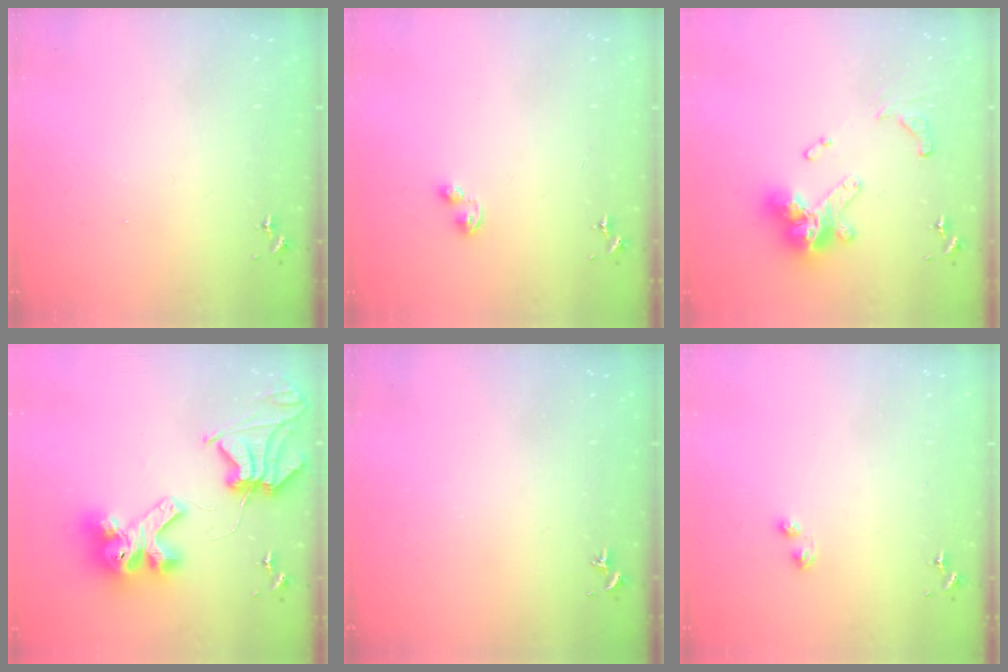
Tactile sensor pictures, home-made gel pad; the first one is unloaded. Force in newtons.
{"total": 3.8, "press": 3.8, "slide": 0.6}
{"total": 17.4, "press": 17.3, "slide": 2.2}
{"total": 16.8, "press": 16.7, "slide": 2.2}
{"total": 0.0}
{"total": 2.3, "press": 2.2, "slide": 0.5}